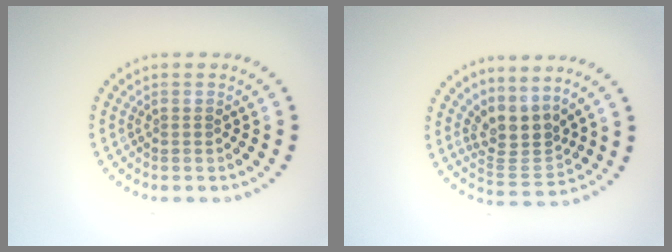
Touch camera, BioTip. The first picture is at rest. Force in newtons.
{"total": 3.4, "press": 2.5, "slide": 2.3}